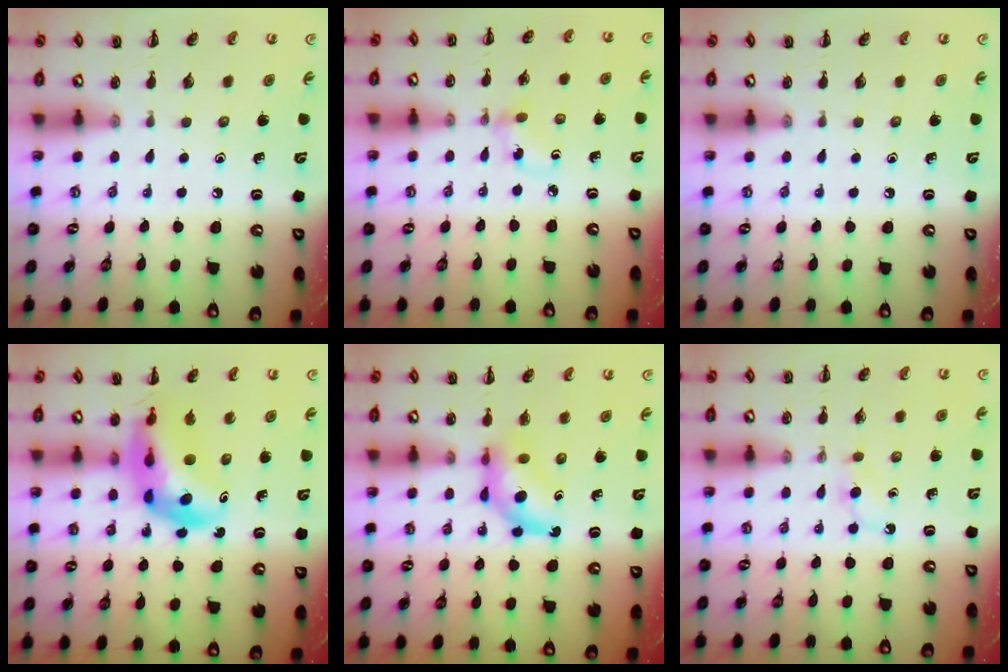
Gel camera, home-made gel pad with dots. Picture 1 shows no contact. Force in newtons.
{"total": 2.9, "press": 2.7, "slide": 1.2}
{"total": 0.0}
{"total": 10.8, "press": 10.4, "slide": 3.1}
{"total": 6.1, "press": 6.0, "slide": 1.1}
{"total": 2.8, "press": 2.6, "slide": 1.1}